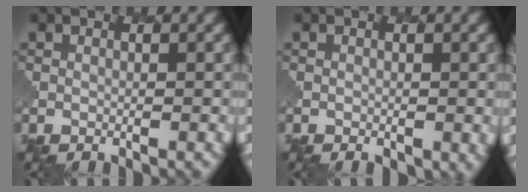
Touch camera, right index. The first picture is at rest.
{"total": 2.5, "force": [-0.7, 1.4, 1.9], "torque": [-0.016, -0.001, 0.004]}